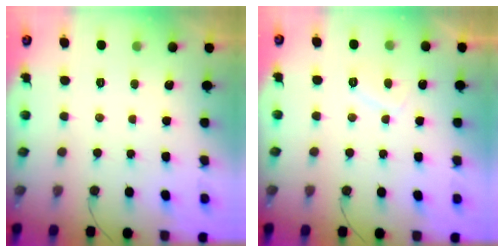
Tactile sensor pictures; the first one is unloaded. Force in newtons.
{"total": 2.5, "press": 2.4, "slide": 0.8}